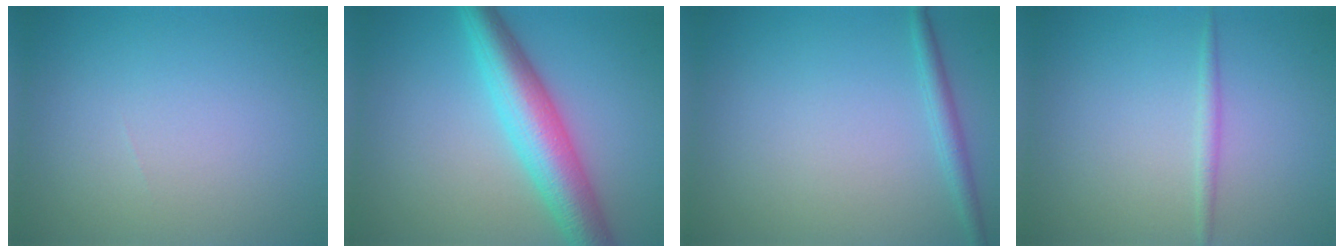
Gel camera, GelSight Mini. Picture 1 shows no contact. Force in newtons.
{"total": 6.7, "press": 6.7, "slide": 0.1}
{"total": 1.6, "press": 1.6, "slide": 0.0}
{"total": 1.1, "press": 1.1, "slide": 0.0}